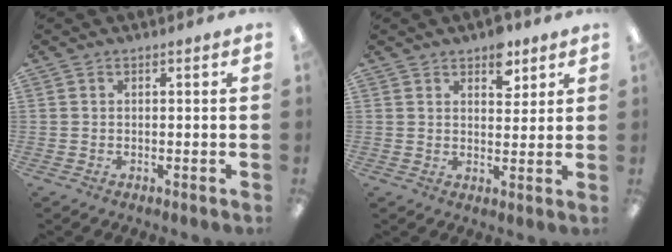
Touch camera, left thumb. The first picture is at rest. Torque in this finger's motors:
{"motor_torque": [0.64, 0.38, 0.78, -0.18, 0.02]}